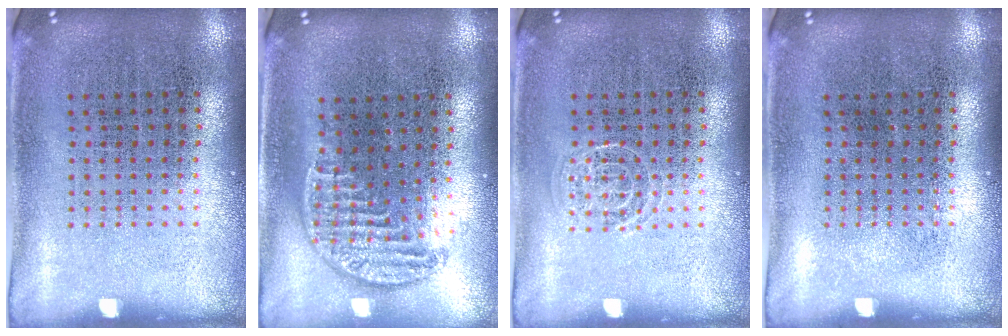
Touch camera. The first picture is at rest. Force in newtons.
{"total": 1.2, "press": 1.0, "slide": 0.6}
{"total": 1.1, "press": 1.1, "slide": 0.2}
{"total": 0.0}